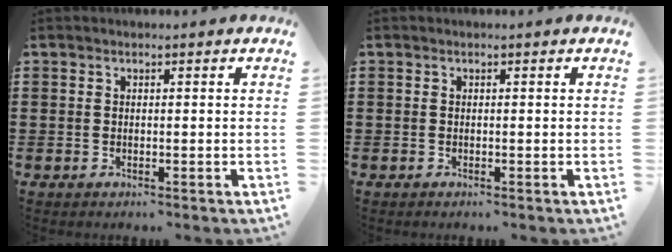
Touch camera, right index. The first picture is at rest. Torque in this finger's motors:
{"motor_torque": [-1.49, 0.65, -1.05, -0.11]}